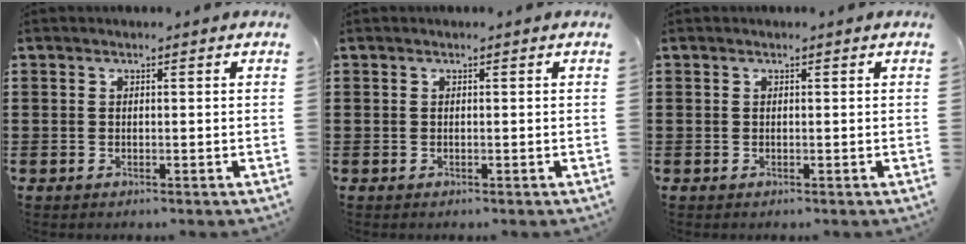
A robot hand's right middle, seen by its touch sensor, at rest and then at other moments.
{"total": 0.0}
{"total": 0.0}